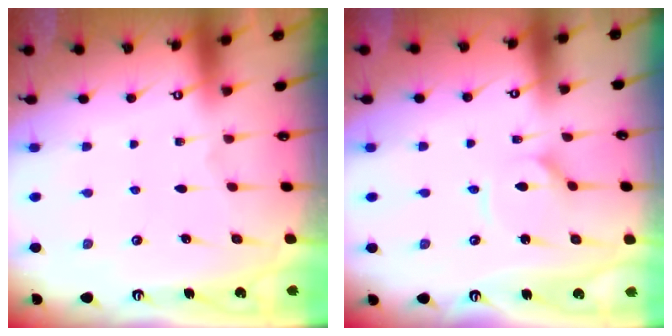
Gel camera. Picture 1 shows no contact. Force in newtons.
{"total": 3.6, "press": 3.6, "slide": 0.5}